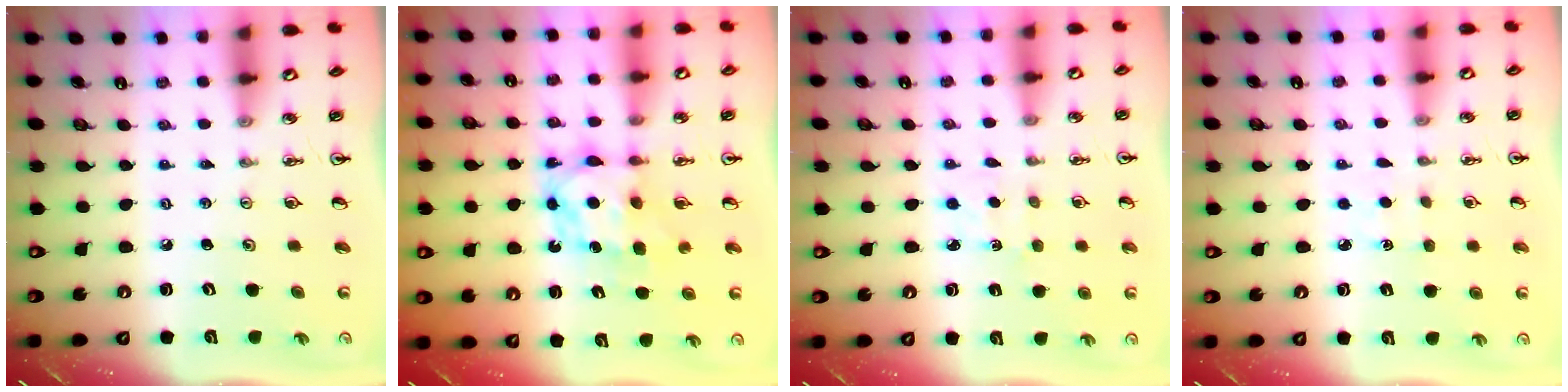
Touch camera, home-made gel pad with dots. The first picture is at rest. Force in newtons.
{"total": 6.3, "press": 6.3, "slide": 0.5}
{"total": 2.2, "press": 2.2, "slide": 0.3}
{"total": 1.4, "press": 1.4, "slide": 0.2}